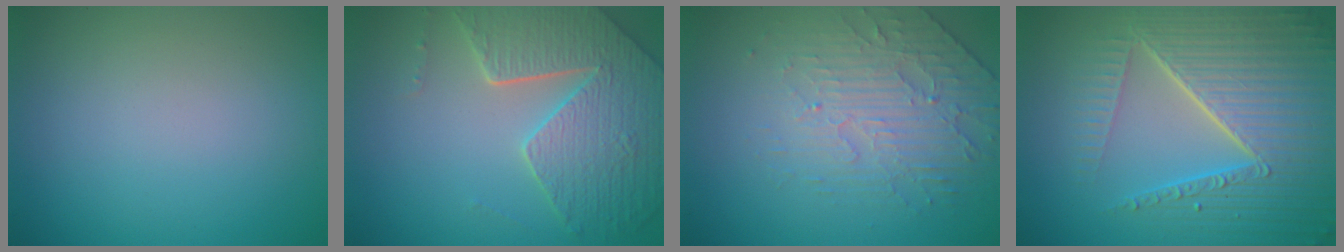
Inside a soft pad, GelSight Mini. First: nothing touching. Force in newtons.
{"total": 7.0, "press": 5.4, "slide": 4.5}
{"total": 4.5, "press": 3.3, "slide": 3.0}
{"total": 8.5, "press": 6.0, "slide": 6.1}